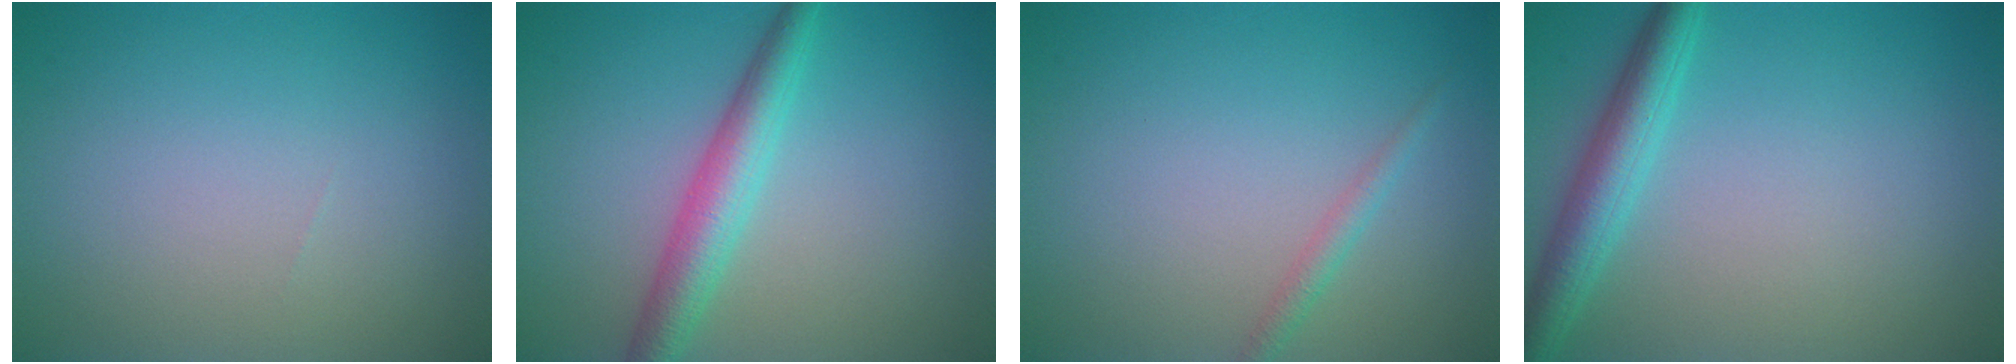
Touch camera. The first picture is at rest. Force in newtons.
{"total": 3.9, "press": 3.9, "slide": 0.1}
{"total": 1.2, "press": 1.2, "slide": 0.1}
{"total": 3.8, "press": 3.8, "slide": 0.1}